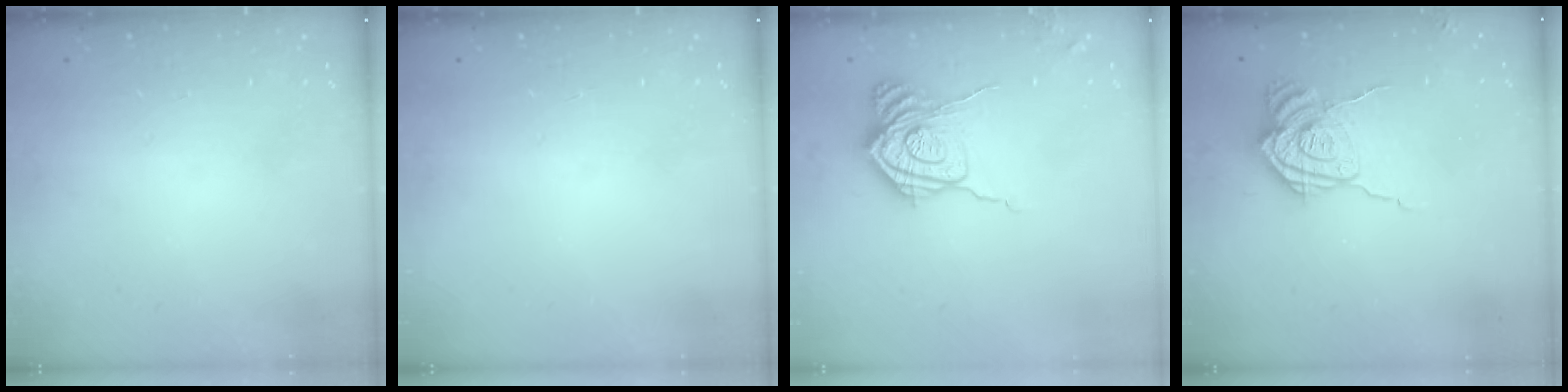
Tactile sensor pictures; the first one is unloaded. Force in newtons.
{"total": 0.0}
{"total": 16.2, "press": 16.2, "slide": 0.5}
{"total": 13.9, "press": 13.8, "slide": 1.5}